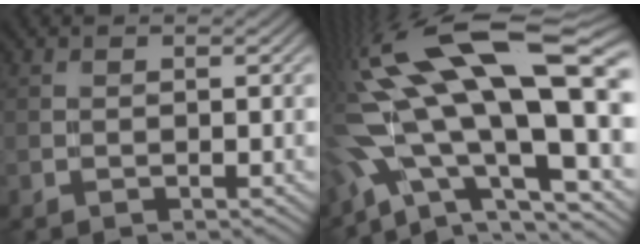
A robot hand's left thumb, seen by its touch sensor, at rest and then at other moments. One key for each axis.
{"total": 19.9, "fx": 2.0, "fy": 9.1, "fz": 17.6, "tx": -0.340, "ty": -0.033, "tz": 0.058}